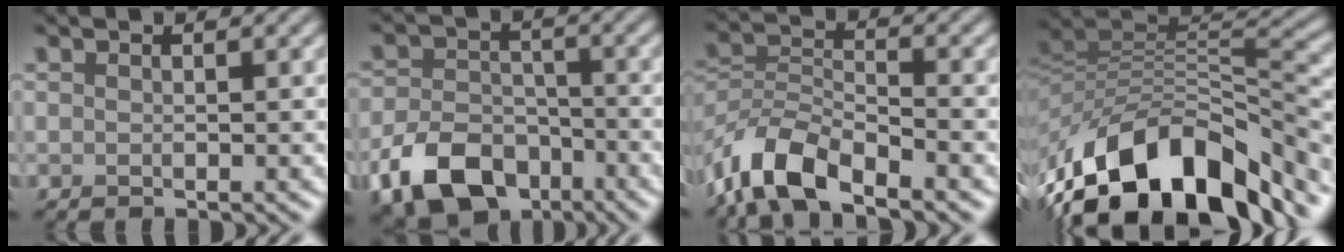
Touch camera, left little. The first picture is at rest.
{"total": 7.8, "force": [-4.3, 4.9, 4.2], "torque": [-0.084, -0.010, -0.077]}
{"total": 7.4, "force": [-5.3, 2.8, 4.3], "torque": [-0.078, -0.001, -0.114]}
{"total": 13.9, "force": [-8.0, 6.9, 9.0], "torque": [-0.159, 0.019, -0.144]}